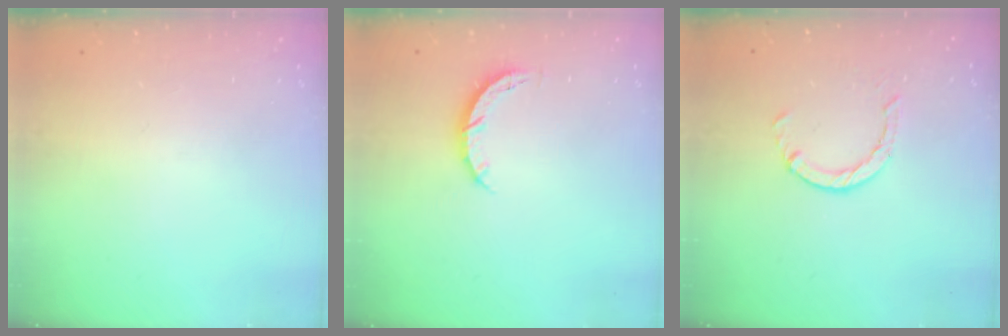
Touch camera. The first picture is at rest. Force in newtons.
{"total": 4.2, "press": 4.1, "slide": 0.4}
{"total": 2.9, "press": 2.8, "slide": 0.4}